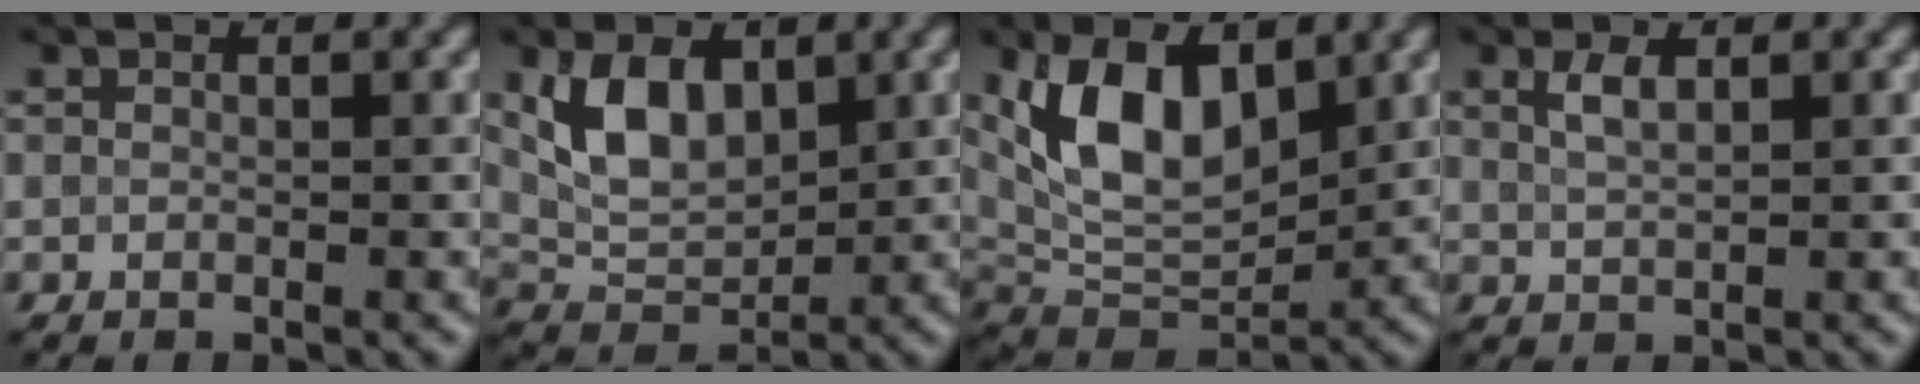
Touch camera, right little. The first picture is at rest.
{"total": 5.9, "force": [2.0, 3.4, 4.3], "torque": [-0.082, -0.001, 0.037]}
{"total": 9.1, "force": [3.0, 4.9, 7.1], "torque": [-0.137, -0.004, 0.048]}
{"total": 2.0, "force": [1.0, 0.8, 1.5], "torque": [-0.034, 0.002, 0.023]}